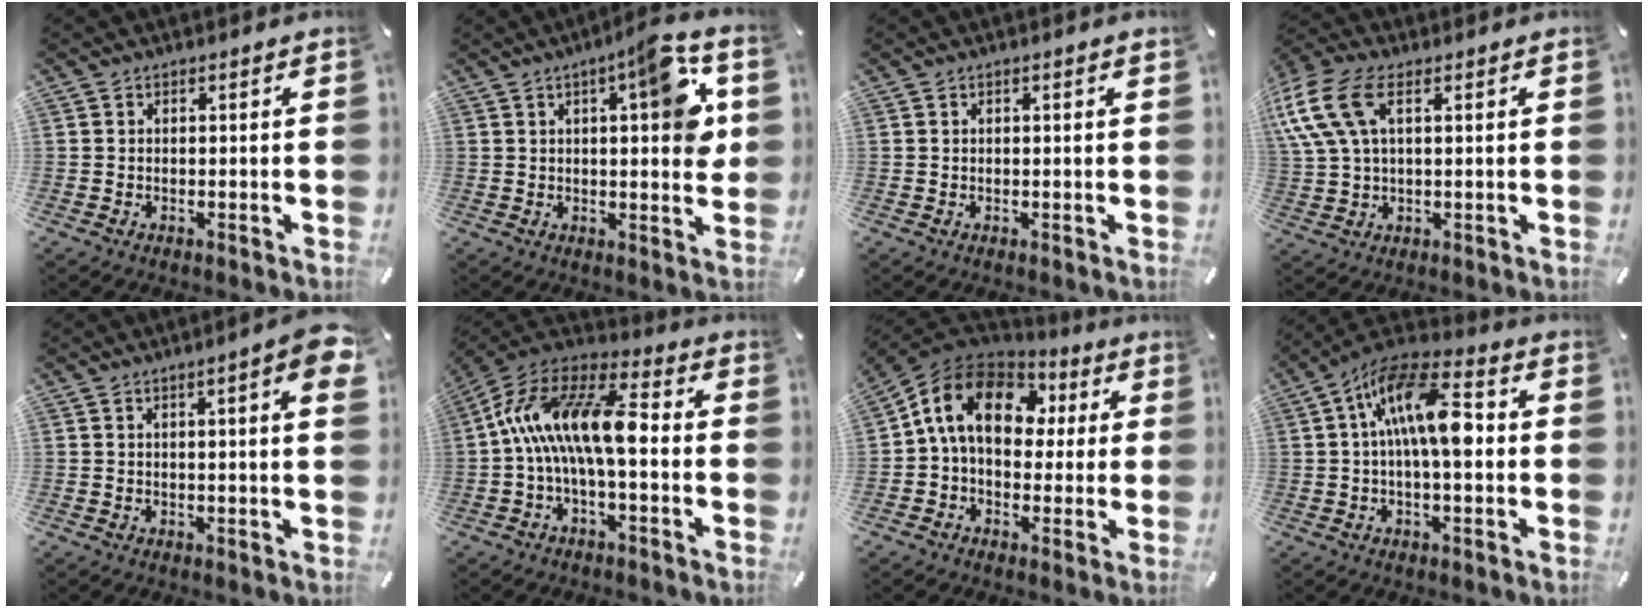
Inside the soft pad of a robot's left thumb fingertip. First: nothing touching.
{"total": 11.8, "force": [4.1, 2.7, 10.7], "torque": [-0.128, -0.028, 0.055]}
{"total": 0.6, "force": [0.2, 0.1, 0.5], "torque": [-0.010, 0.000, 0.004]}
{"total": 12.7, "force": [4.3, 7.1, 9.6], "torque": [-0.224, -0.002, 0.080]}
{"total": 6.4, "force": [2.4, 0.8, 5.9], "torque": [-0.086, -0.007, 0.038]}
{"total": 18.1, "force": [-0.9, 8.2, 16.1], "torque": [-0.313, 0.013, -0.014]}
{"total": 14.7, "force": [2.8, 10.7, 9.7], "torque": [-0.201, 0.012, 0.049]}
{"total": 15.1, "force": [1.3, 6.6, 13.6], "torque": [-0.244, 0.008, 0.023]}